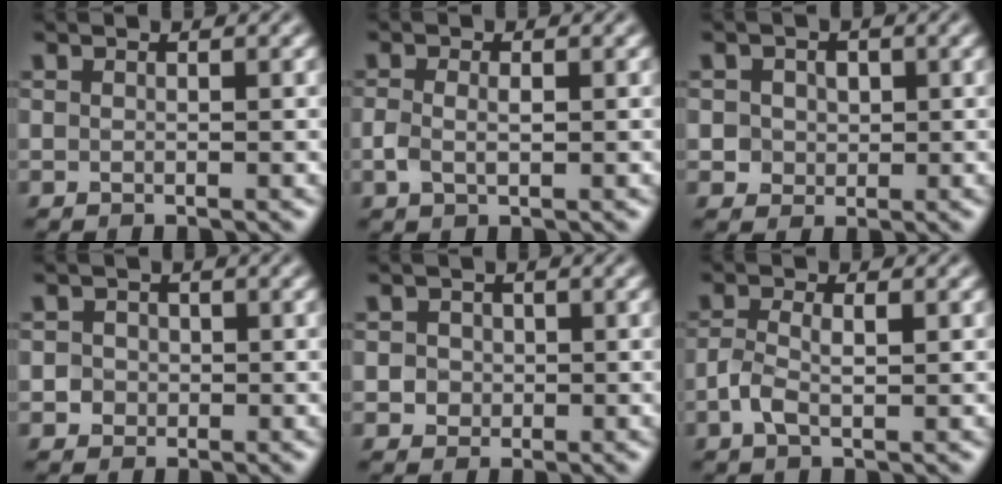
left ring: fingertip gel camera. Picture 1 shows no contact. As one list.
[{"total": 1.8, "force": [-0.3, 1.0, 1.5], "torque": [-0.035, -0.001, -0.005]}, {"total": 2.8, "force": [0.6, 2.5, 1.1], "torque": [-0.013, 0.005, 0.008]}, {"total": 2.3, "force": [0.1, 2.2, 0.7], "torque": [0.009, 0.008, -0.010]}, {"total": 2.3, "force": [0.3, 2.1, 0.7], "torque": [0.005, 0.005, 0.003]}, {"total": 2.3, "force": [-0.5, 1.1, 2.0], "torque": [-0.048, 0.002, -0.011]}]